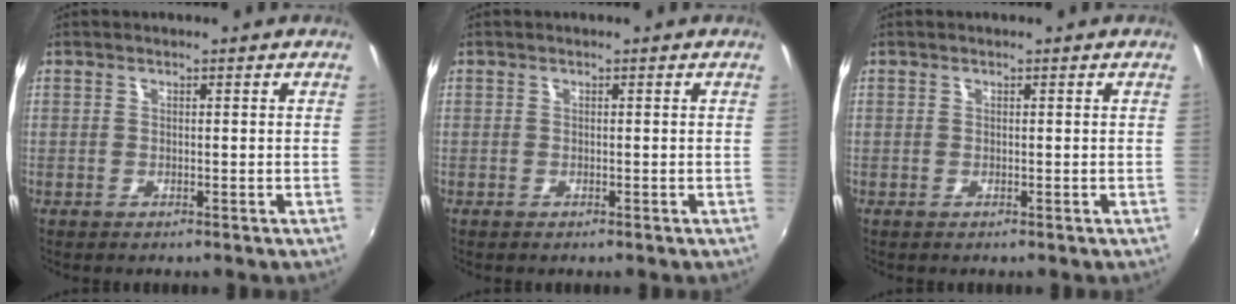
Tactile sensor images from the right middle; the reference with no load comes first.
{"total": 0.0}
{"total": 0.0}